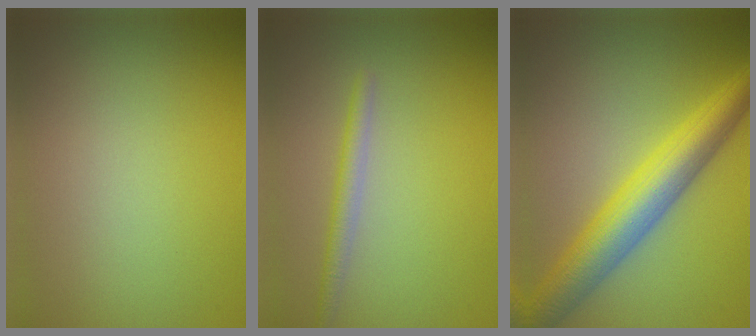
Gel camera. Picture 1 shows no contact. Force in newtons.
{"total": 1.9, "press": 1.9, "slide": 0.0}
{"total": 7.2, "press": 7.2, "slide": 0.1}